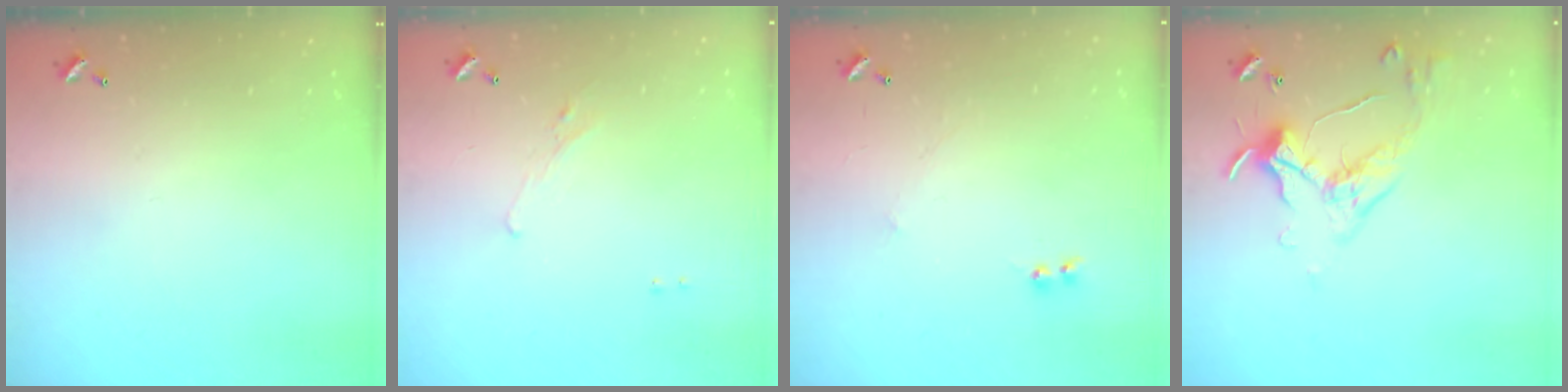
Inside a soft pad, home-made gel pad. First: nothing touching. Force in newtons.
{"total": 1.2, "press": 0.9, "slide": 0.8}
{"total": 1.2, "press": 1.2, "slide": 0.3}
{"total": 5.7, "press": 5.7, "slide": 1.0}